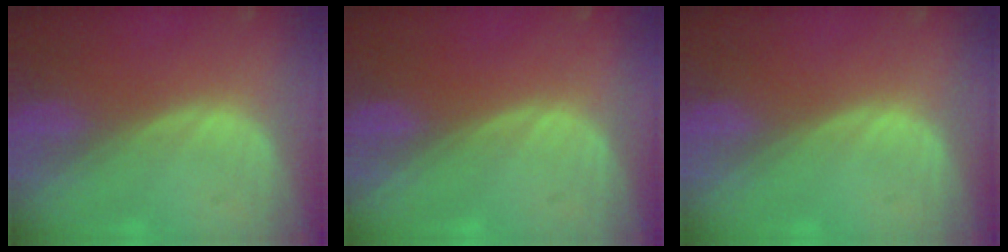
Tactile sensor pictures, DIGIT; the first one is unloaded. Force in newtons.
{"total": 0.0}
{"total": 0.0}